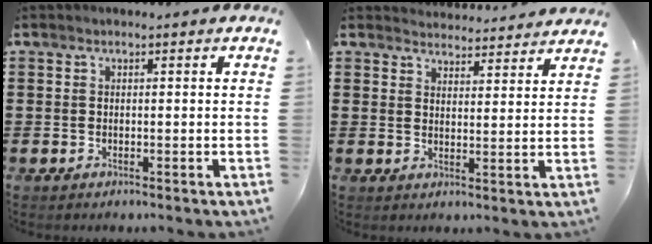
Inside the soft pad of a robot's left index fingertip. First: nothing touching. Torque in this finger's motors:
{"motor_torque": [1.07, -1.07, -0.15, -0.05]}